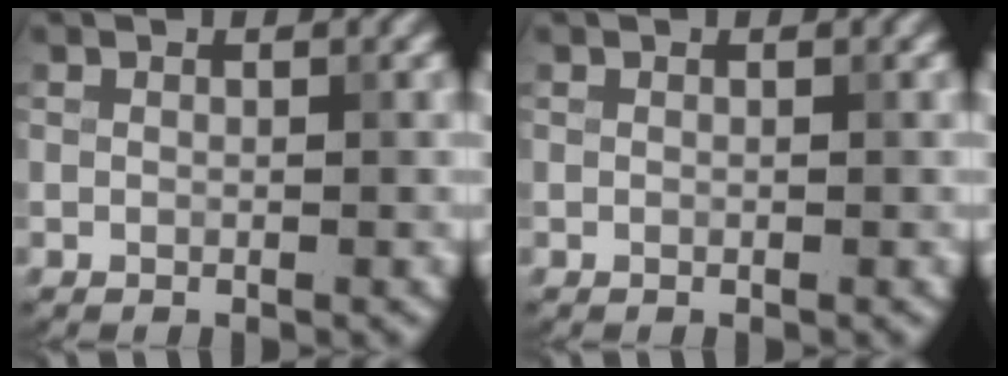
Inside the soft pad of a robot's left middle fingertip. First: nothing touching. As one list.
[{"total": 0.0}]